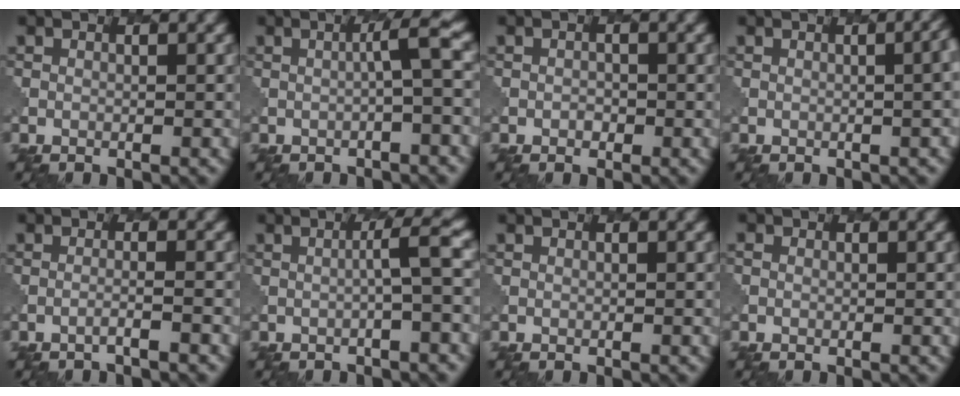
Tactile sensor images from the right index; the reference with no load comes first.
{"total": 2.9, "force": [-0.4, 0.2, 2.9], "torque": [-0.032, 0.018, -0.014]}
{"total": 0.7, "force": [-0.1, 0.7, 0.2], "torque": [-0.004, -0.001, 0.001]}
{"total": 4.6, "force": [0.1, 2.2, 4.0], "torque": [-0.006, 0.011, 0.002]}
{"total": 1.3, "force": [-0.8, 0.2, 0.9], "torque": [0.000, 0.006, -0.023]}
{"total": 2.6, "force": [-0.5, 0.1, 2.5], "torque": [-0.030, 0.018, -0.016]}
{"total": 0.0}
{"total": 0.5, "force": [-0.2, 0.4, 0.1], "torque": [0.001, 0.000, -0.001]}